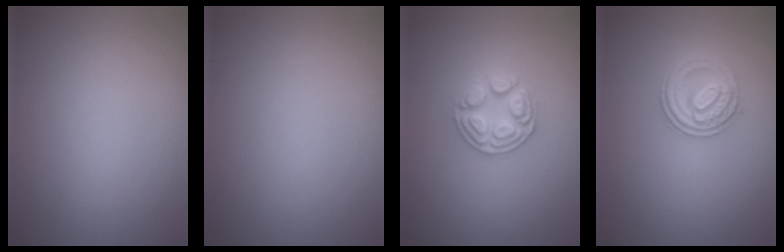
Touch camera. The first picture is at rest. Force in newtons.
{"total": 0.0}
{"total": 3.4, "press": 3.0, "slide": 1.5}
{"total": 2.8, "press": 2.6, "slide": 1.1}